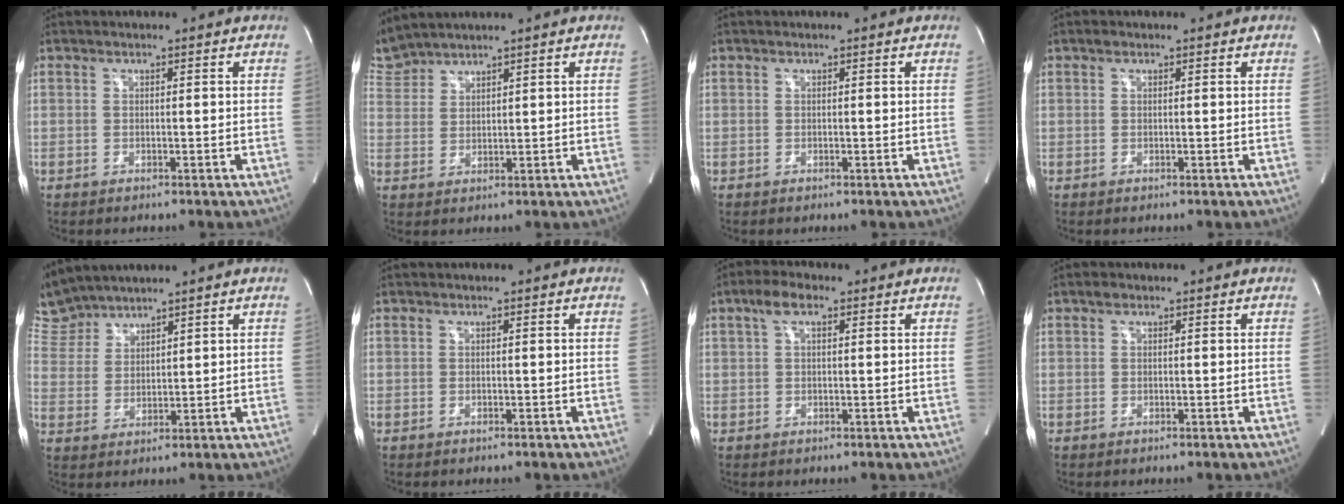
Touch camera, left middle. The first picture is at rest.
{"total": 4.8, "force": [4.8, 0.0, 0.3], "torque": [-0.029, 0.019, 0.108]}
{"total": 0.0}
{"total": 0.5, "force": [0.3, 0.3, 0.2], "torque": [-0.008, 0.006, 0.005]}
{"total": 7.3, "force": [7.1, 1.3, 0.2], "torque": [-0.020, 0.014, 0.160]}
{"total": 0.0}
{"total": 3.6, "force": [1.8, 1.4, 2.8], "torque": [-0.062, 0.020, 0.035]}
{"total": 0.9, "force": [0.6, 0.6, 0.4], "torque": [-0.012, 0.008, 0.010]}